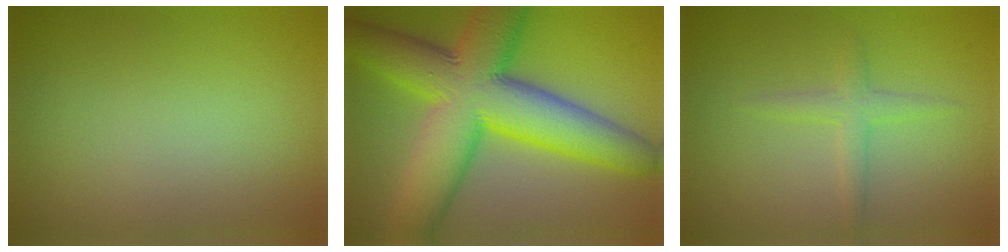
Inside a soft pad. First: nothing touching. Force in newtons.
{"total": 14.2, "press": 14.2, "slide": 0.1}
{"total": 1.9, "press": 1.9, "slide": 0.1}